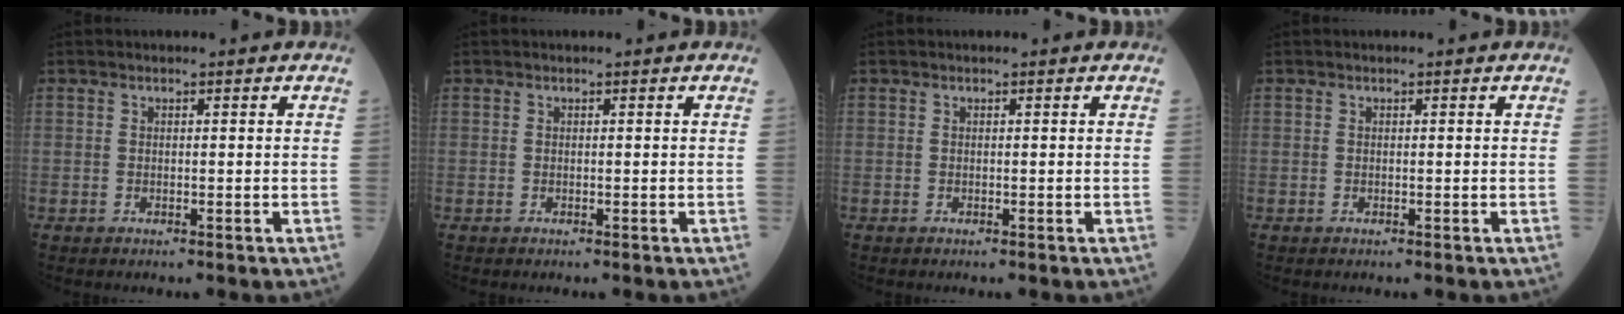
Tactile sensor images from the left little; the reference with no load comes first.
{"total": 0.0}
{"total": 0.0}
{"total": 0.0}